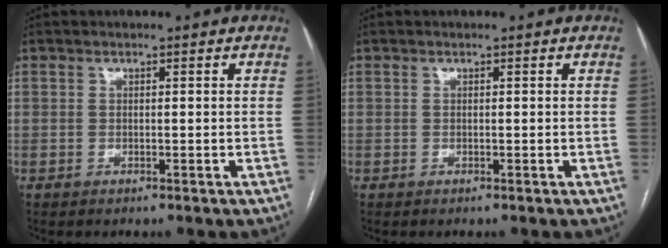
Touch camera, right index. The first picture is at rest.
{"total": 0.0}